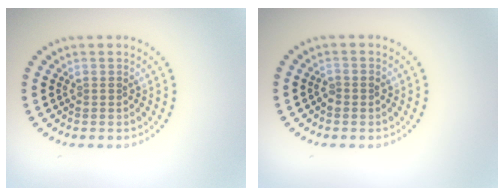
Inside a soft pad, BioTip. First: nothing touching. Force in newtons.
{"total": 0.8, "press": 0.8, "slide": 0.1}